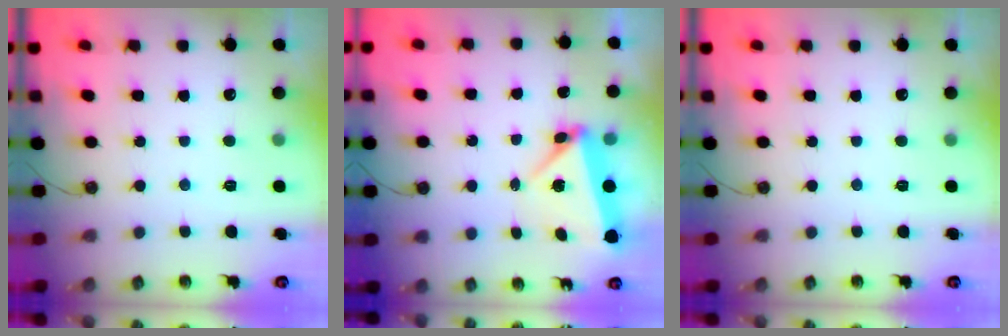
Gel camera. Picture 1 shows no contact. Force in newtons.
{"total": 5.5, "press": 5.4, "slide": 0.4}
{"total": 0.0}